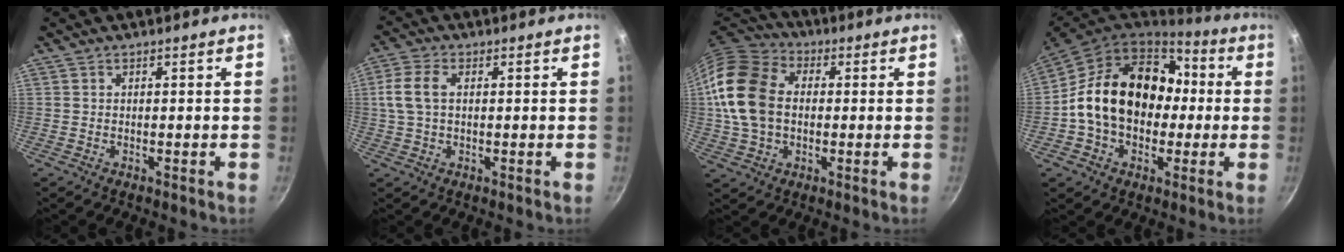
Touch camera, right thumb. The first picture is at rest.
{"total": 6.2, "force": [1.0, 3.7, 4.9], "torque": [-0.105, 0.012, 0.015]}
{"total": 16.2, "force": [0.8, 11.9, 11.0], "torque": [-0.201, 0.020, 0.006]}
{"total": 20.8, "force": [0.6, 15.6, 13.7], "torque": [-0.208, 0.047, 0.008]}